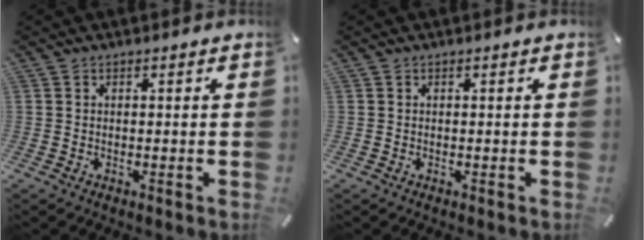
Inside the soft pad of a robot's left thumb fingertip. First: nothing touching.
{"total": 0.0}